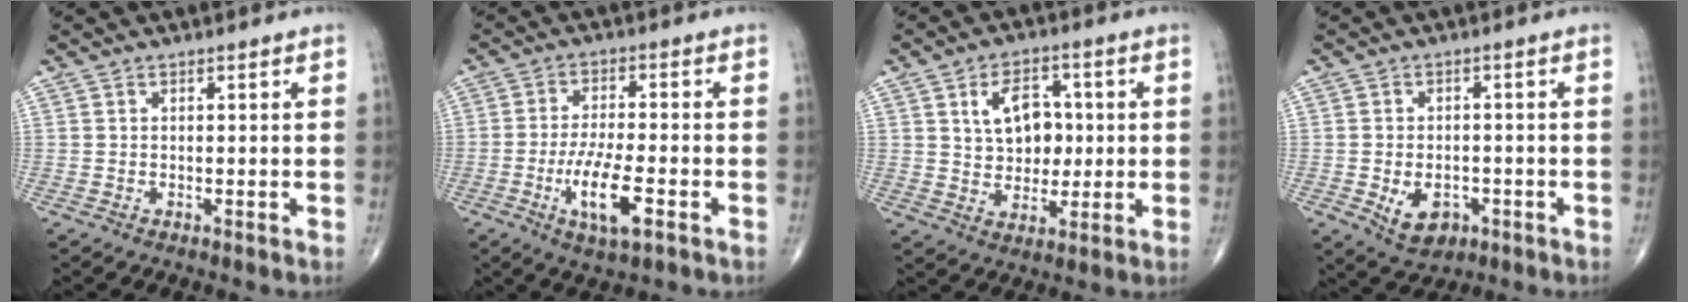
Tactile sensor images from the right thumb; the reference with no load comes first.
{"total": 9.4, "force": [-3.5, 2.8, 8.3], "torque": [-0.155, 0.006, -0.062]}
{"total": 10.0, "force": [1.9, 7.1, 6.8], "torque": [-0.073, -0.001, 0.034]}
{"total": 6.7, "force": [-2.3, 4.5, 4.4], "torque": [-0.054, 0.006, -0.027]}